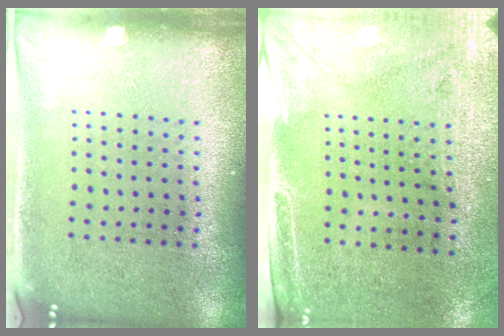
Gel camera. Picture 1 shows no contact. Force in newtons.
{"total": 2.9, "press": 2.5, "slide": 1.6}